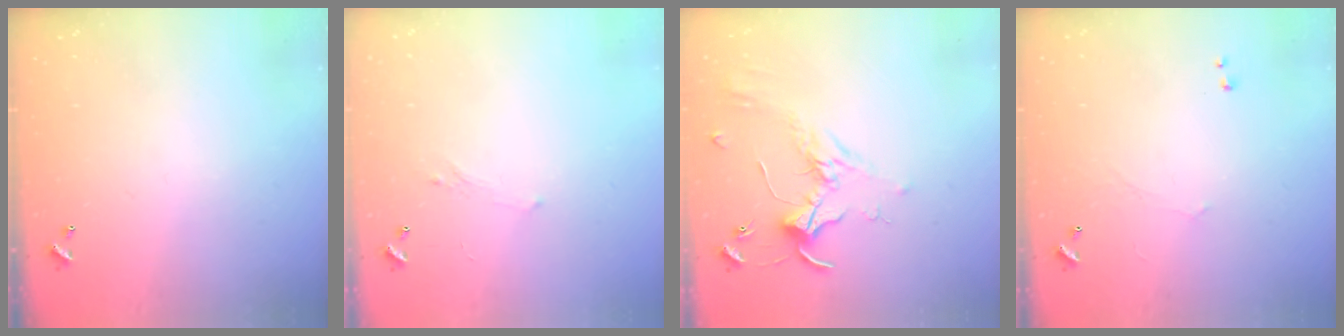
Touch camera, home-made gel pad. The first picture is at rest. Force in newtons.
{"total": 0.8, "press": 0.6, "slide": 0.6}
{"total": 1.8, "press": 1.8, "slide": 0.4}
{"total": 0.7, "press": 0.1, "slide": 0.7}